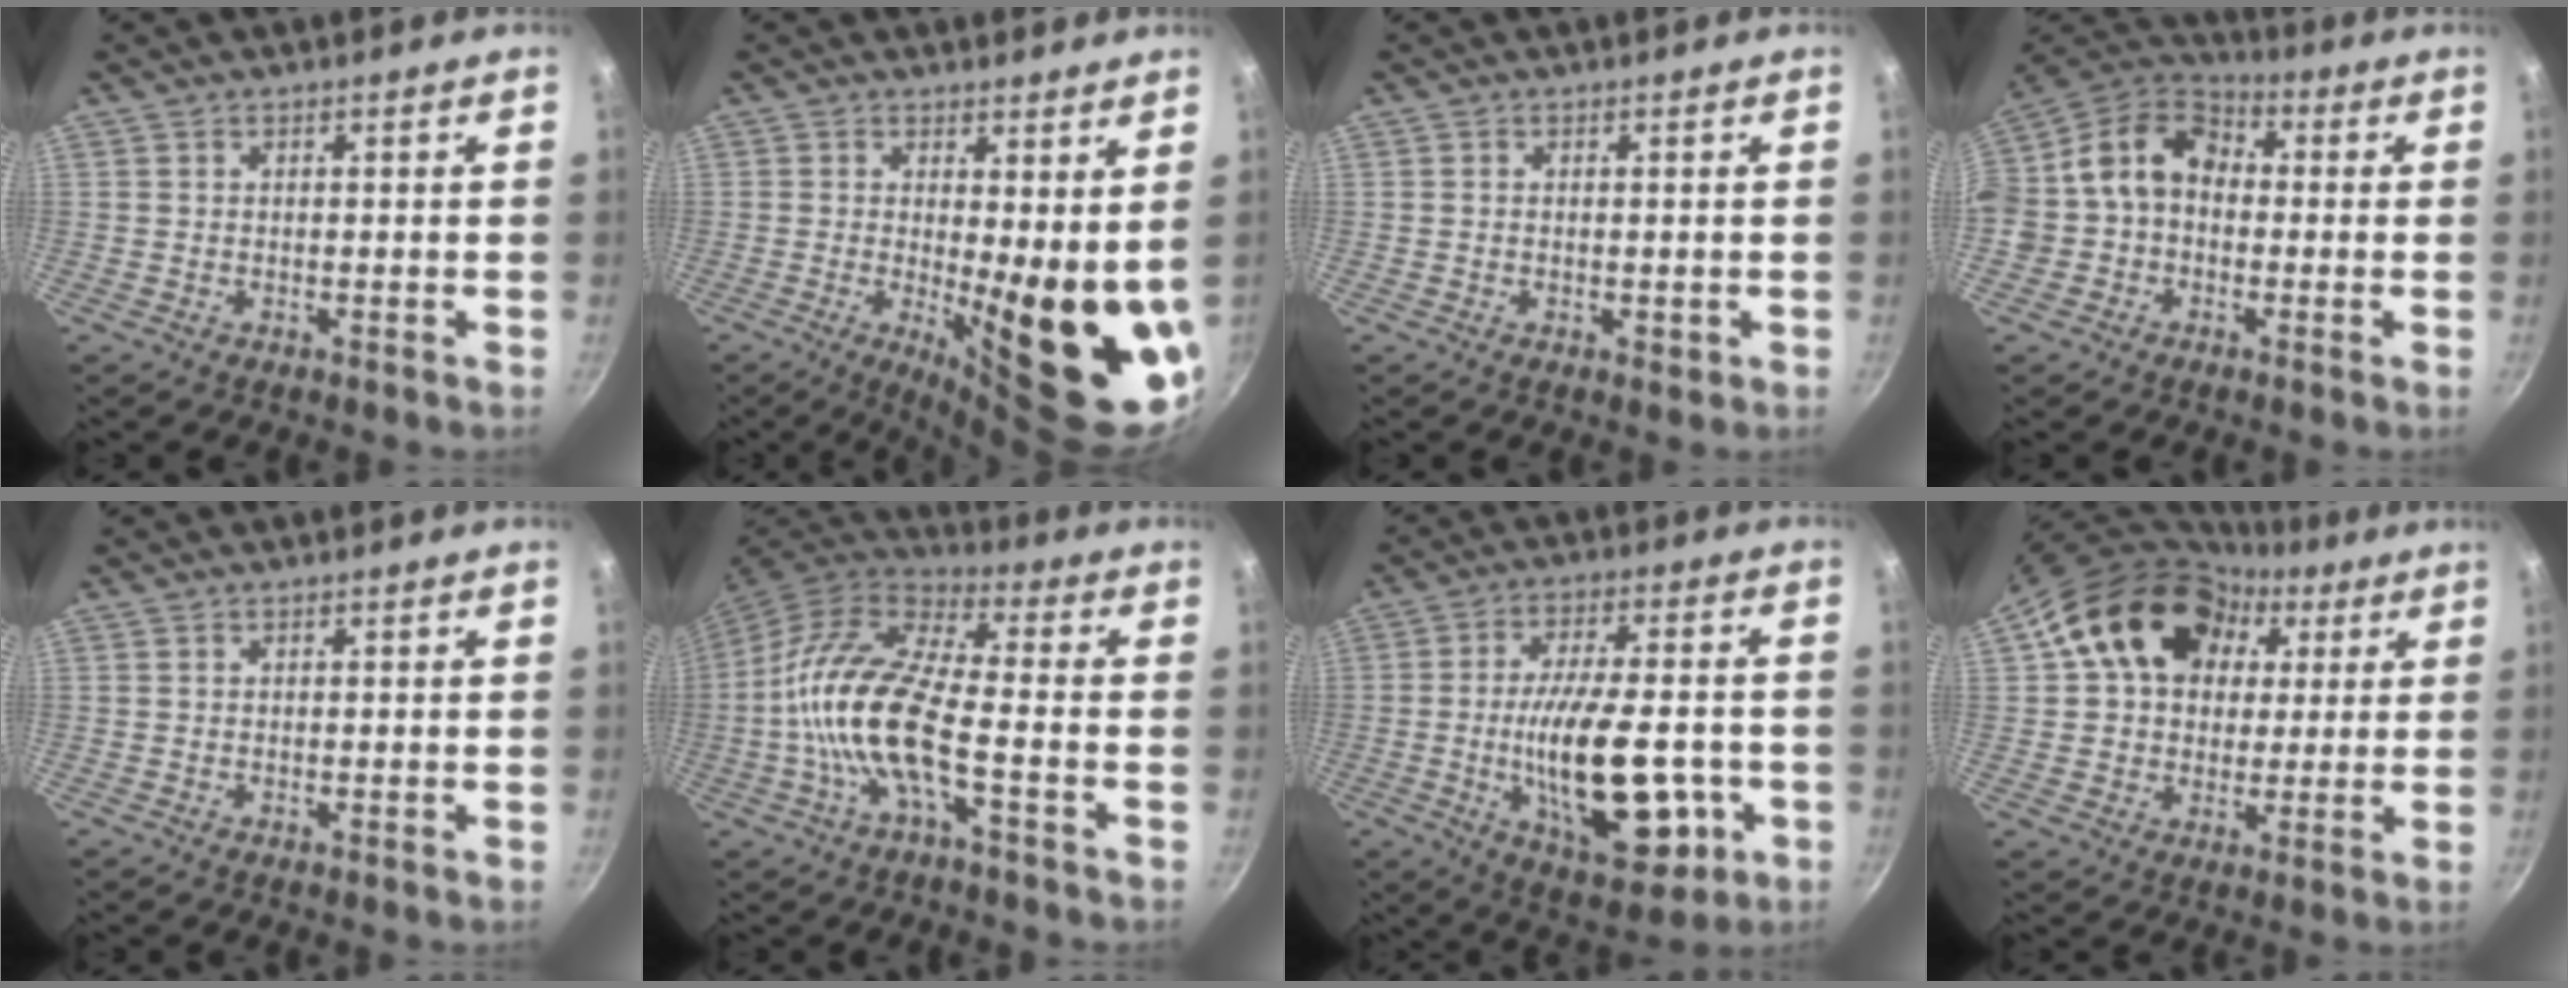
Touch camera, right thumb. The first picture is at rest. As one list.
[{"total": 14.7, "force": [0.6, 4.3, 14.0], "torque": [-0.160, -0.039, 0.018]}, {"total": 1.2, "force": [-0.2, 0.6, 1.0], "torque": [-0.015, -0.001, -0.003]}, {"total": 15.0, "force": [-0.3, 11.9, 9.2], "torque": [-0.140, 0.047, -0.024]}, {"total": 0.0}, {"total": 16.4, "force": [-3.9, 5.9, 14.8], "torque": [-0.290, 0.038, -0.093]}, {"total": 20.7, "force": [-4.4, 9.1, 18.1], "torque": [-0.275, 0.009, -0.059]}, {"total": 18.6, "force": [6.4, 14.1, 10.3], "torque": [-0.152, 0.019, 0.099]}]